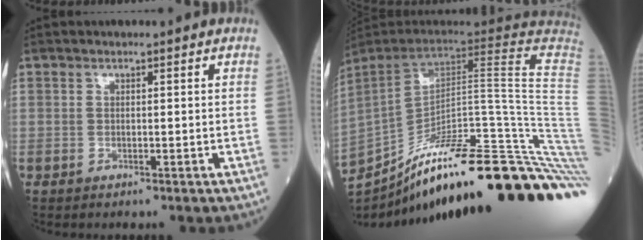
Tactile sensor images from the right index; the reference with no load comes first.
{"total": 41.2, "force": [-27.0, 2.4, 31.0], "torque": [-0.379, -0.046, -0.386]}